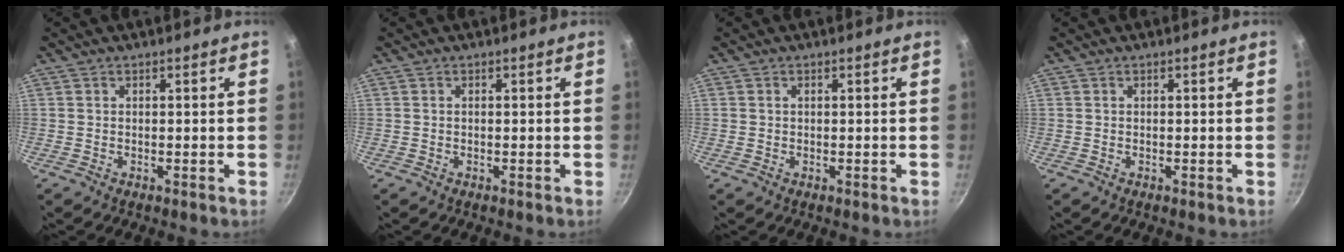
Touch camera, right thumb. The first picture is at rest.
{"total": 0.0}
{"total": 0.6, "force": [0.2, 0.4, 0.3], "torque": [-0.006, 0.002, 0.005]}
{"total": 0.0}